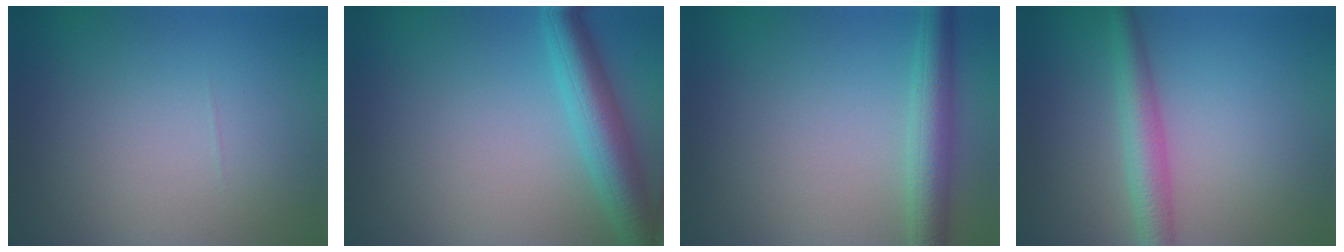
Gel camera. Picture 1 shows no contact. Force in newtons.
{"total": 5.6, "press": 5.6, "slide": 0.2}
{"total": 4.3, "press": 4.3, "slide": 0.1}
{"total": 3.6, "press": 3.6, "slide": 0.1}